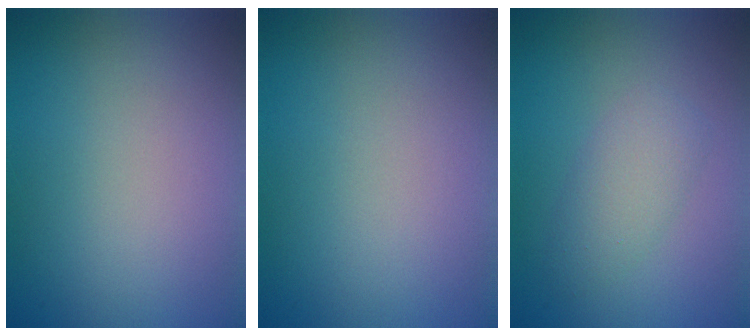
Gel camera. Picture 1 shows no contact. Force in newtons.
{"total": 0.0}
{"total": 2.7, "press": 2.7, "slide": 0.1}